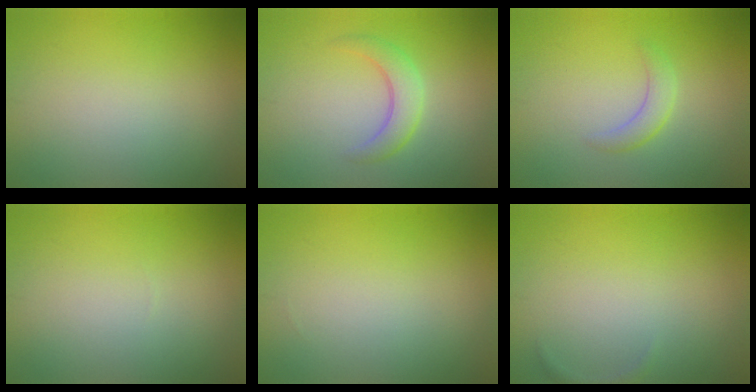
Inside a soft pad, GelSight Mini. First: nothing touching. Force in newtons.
{"total": 2.7, "press": 2.7, "slide": 0.2}
{"total": 1.8, "press": 1.8, "slide": 0.0}
{"total": 0.0}
{"total": 0.0}
{"total": 0.5, "press": 0.5, "slide": 0.1}